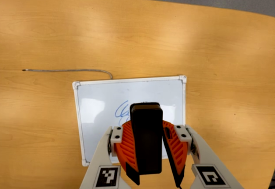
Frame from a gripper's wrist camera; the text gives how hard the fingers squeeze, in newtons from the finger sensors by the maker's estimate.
{"total": 9.5, "left": 9.1, "right": 9.8}